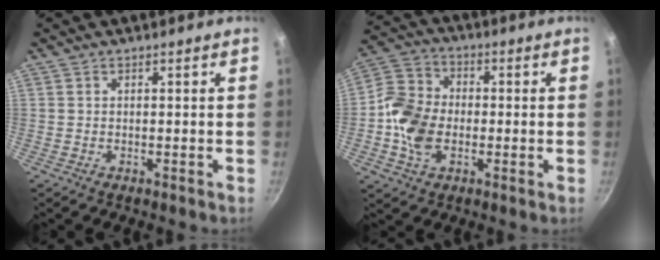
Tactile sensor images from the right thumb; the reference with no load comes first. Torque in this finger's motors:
{"motor_torque": [0.67, 0.83, 0.89, -0.73, 0.09]}